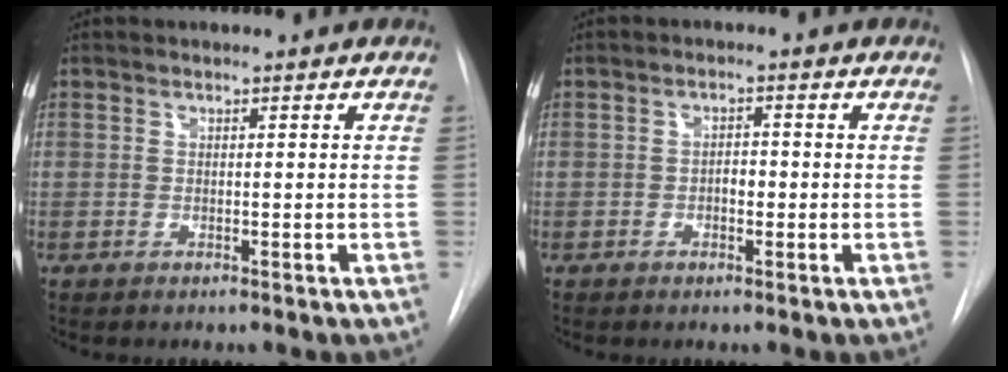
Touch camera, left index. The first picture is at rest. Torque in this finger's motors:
{"motor_torque": [0.08, 0.03, 0.01, 0.02]}